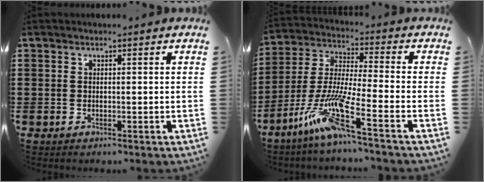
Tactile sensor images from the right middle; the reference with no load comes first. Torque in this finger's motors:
{"motor_torque": [1.61, -0.53, 1.05, 0.21]}